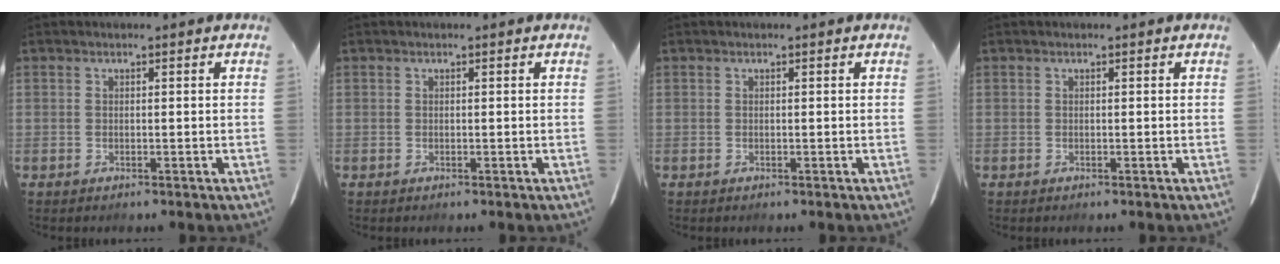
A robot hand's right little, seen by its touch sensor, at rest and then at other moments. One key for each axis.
{"total": 0.0}
{"total": 0.0}
{"total": 0.0}